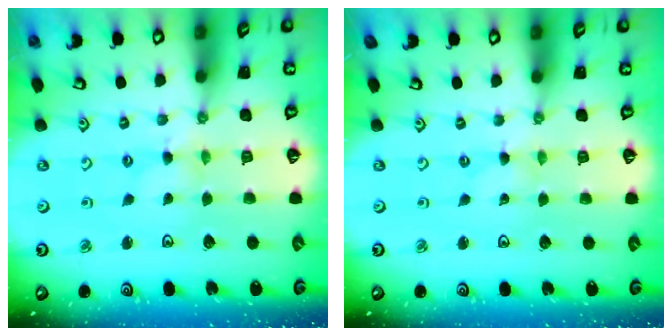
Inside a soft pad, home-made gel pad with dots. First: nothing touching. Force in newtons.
{"total": 0.0}